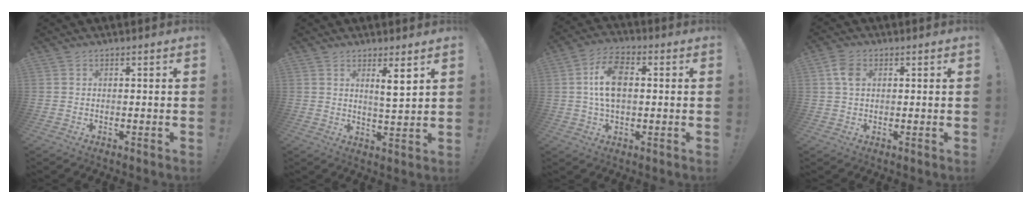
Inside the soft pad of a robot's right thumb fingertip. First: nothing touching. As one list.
[{"total": 5.8, "force": [3.2, 0.4, 4.8], "torque": [-0.066, -0.027, 0.046]}, {"total": 11.1, "force": [0.9, 6.6, 9.0], "torque": [-0.161, 0.004, 0.016]}, {"total": 5.2, "force": [1.6, 3.4, 3.7], "torque": [-0.066, 0.001, 0.029]}]